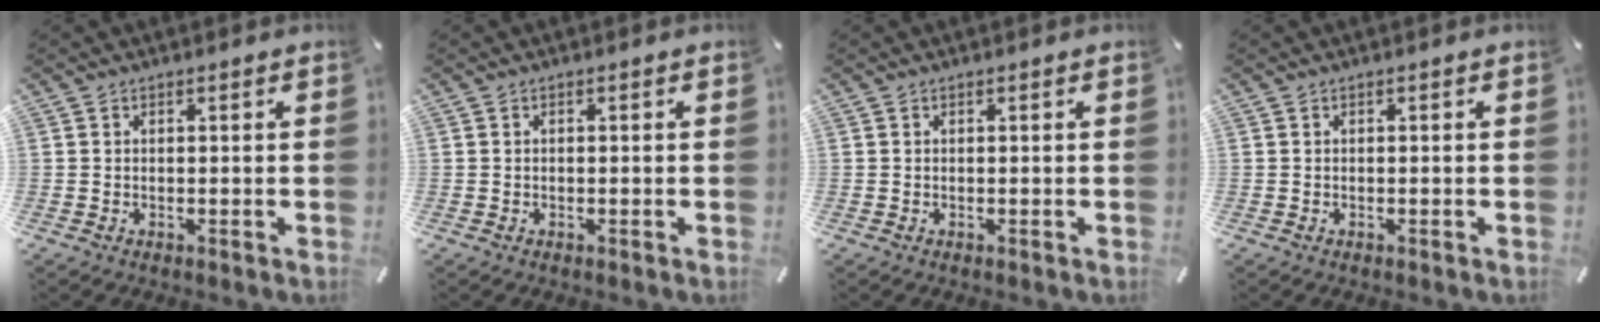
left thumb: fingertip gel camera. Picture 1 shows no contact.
{"total": 0.0}
{"total": 0.0}
{"total": 0.0}